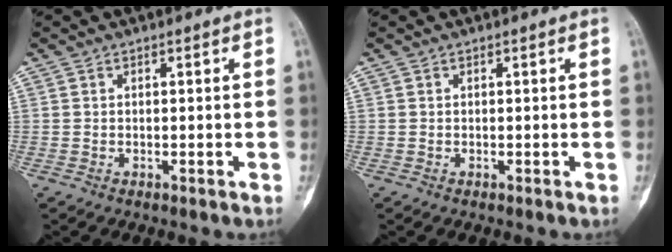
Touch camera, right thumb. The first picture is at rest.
{"total": 0.0}